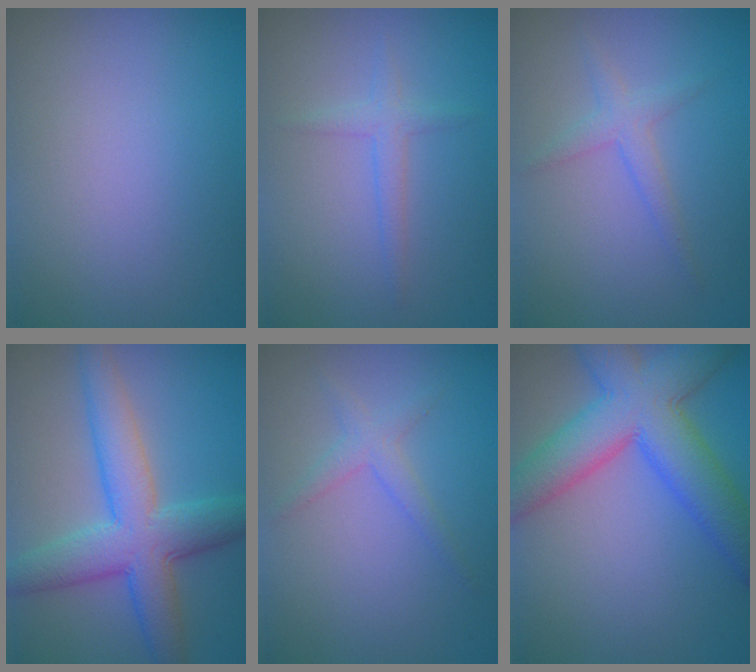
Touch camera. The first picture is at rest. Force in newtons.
{"total": 1.6, "press": 1.6, "slide": 0.1}
{"total": 1.8, "press": 1.8, "slide": 0.0}
{"total": 7.1, "press": 7.1, "slide": 0.2}
{"total": 1.8, "press": 1.8, "slide": 0.0}
{"total": 9.2, "press": 9.2, "slide": 0.3}